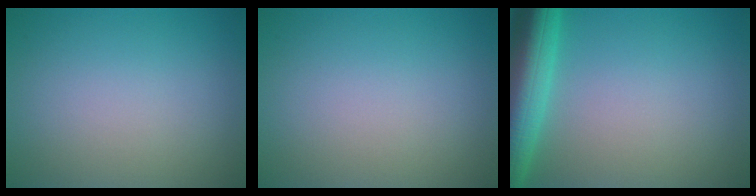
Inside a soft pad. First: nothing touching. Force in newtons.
{"total": 0.0}
{"total": 7.7, "press": 7.7, "slide": 0.5}